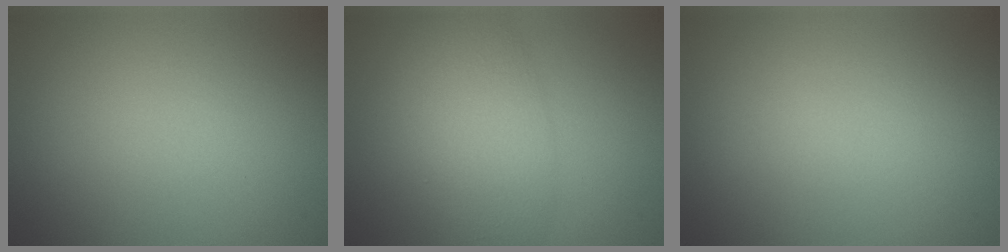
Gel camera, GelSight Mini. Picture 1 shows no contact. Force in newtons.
{"total": 5.6, "press": 5.5, "slide": 0.4}
{"total": 0.0}